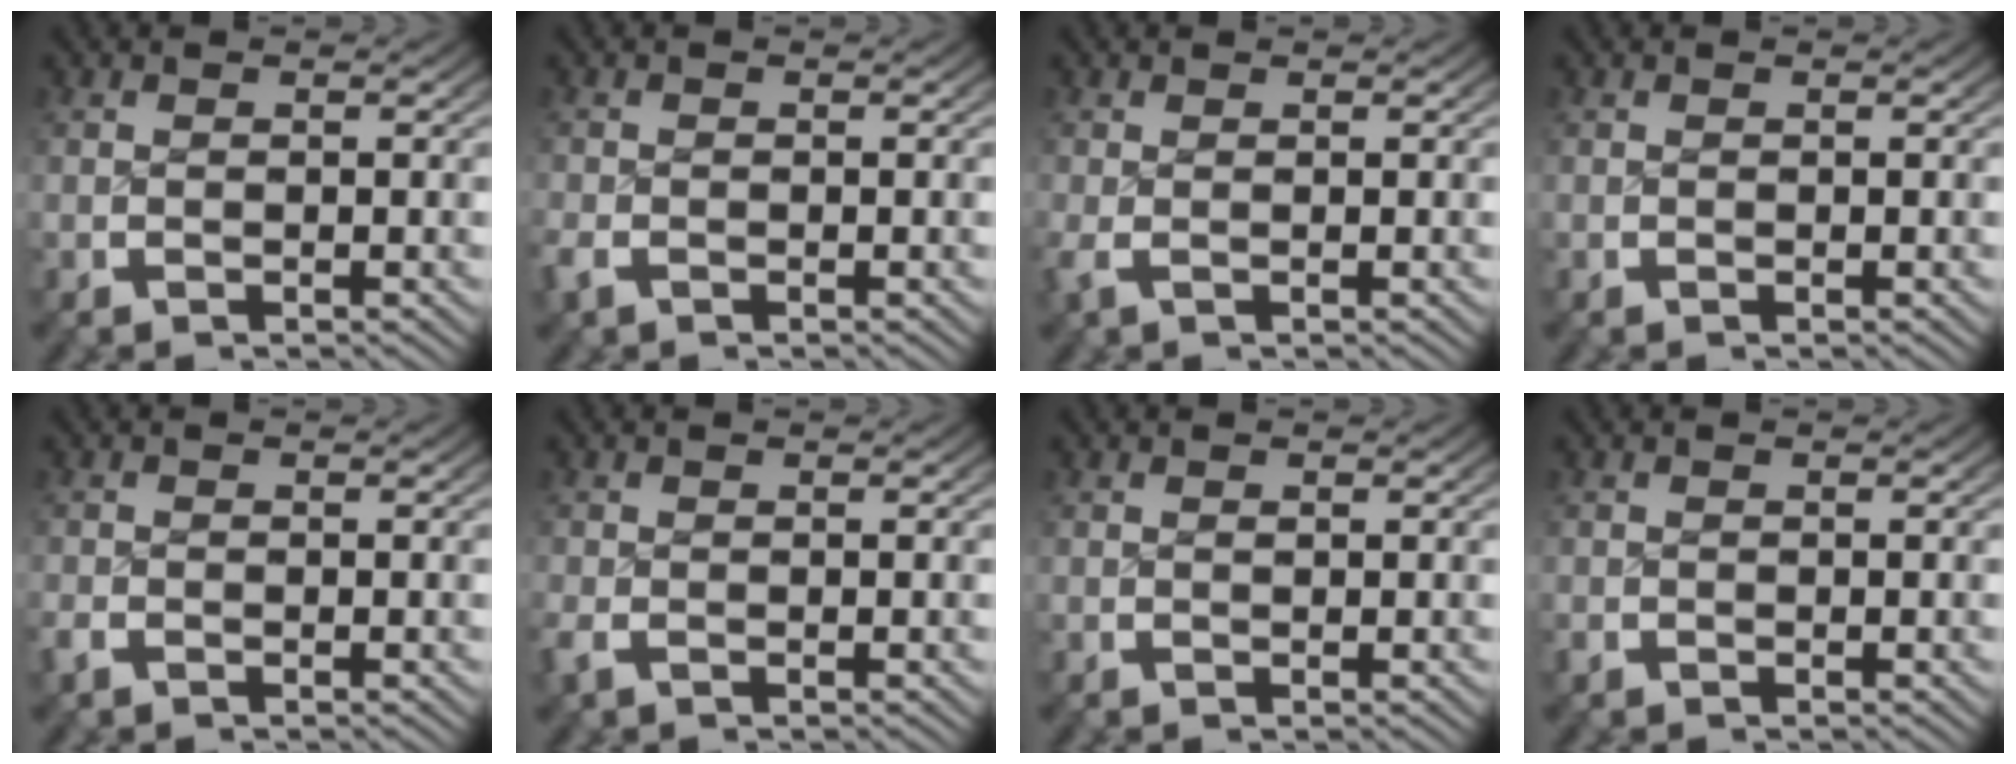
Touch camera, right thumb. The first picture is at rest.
{"total": 1.2, "force": [-0.9, 0.8, 0.4], "torque": [-0.010, -0.004, -0.018]}
{"total": 0.9, "force": [-0.2, 0.4, 0.7], "torque": [-0.021, -0.007, -0.002]}
{"total": 0.0}
{"total": 1.0, "force": [-0.8, 0.6, 0.2], "torque": [-0.007, -0.004, -0.017]}
{"total": 1.1, "force": [-0.6, 0.7, 0.6], "torque": [-0.018, -0.005, -0.011]}
{"total": 0.0}
{"total": 0.6, "force": [-0.4, 0.4, 0.1], "torque": [-0.005, -0.005, -0.008]}